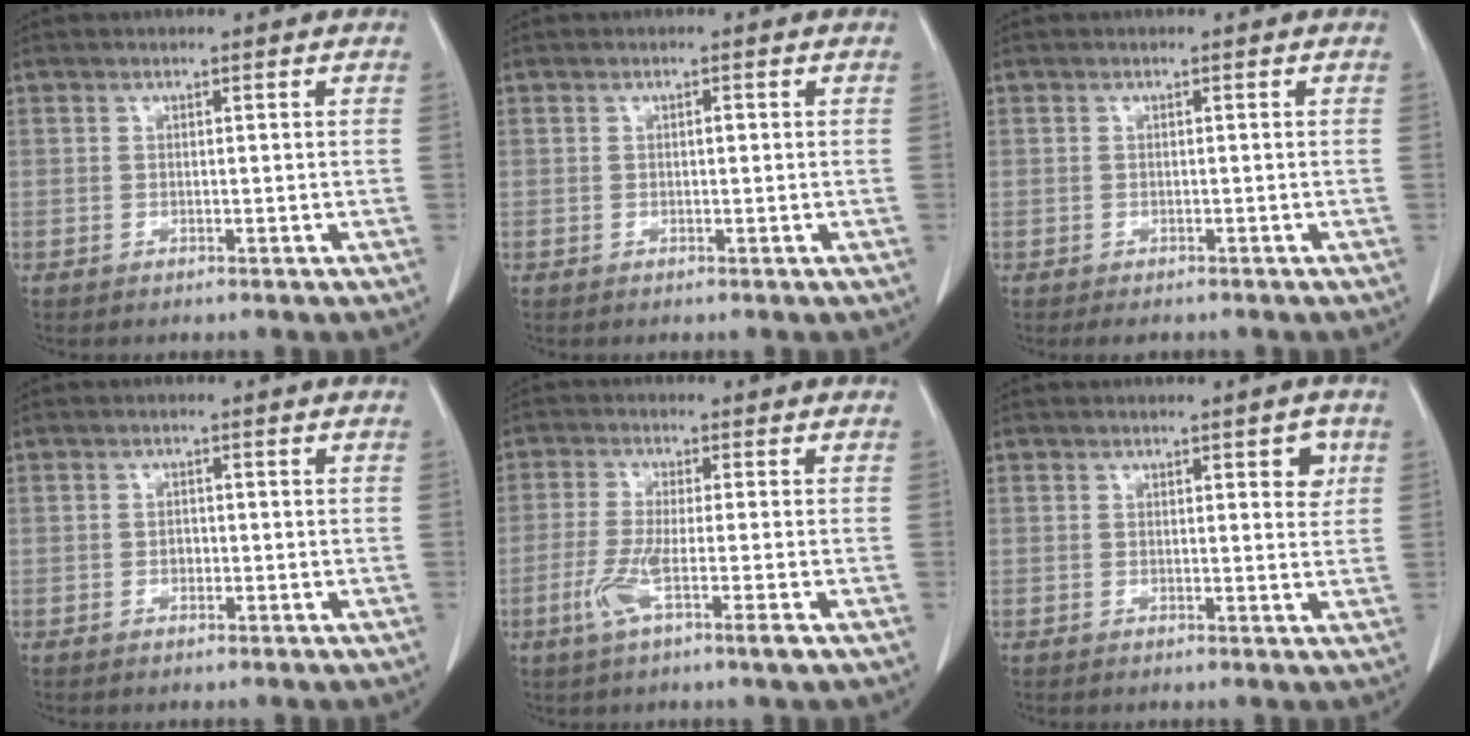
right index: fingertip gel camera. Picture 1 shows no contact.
{"total": 0.6, "force": [0.0, 0.2, 0.6], "torque": [-0.009, 0.001, -0.001]}
{"total": 1.6, "force": [-1.2, 0.9, 0.4], "torque": [-0.008, 0.000, -0.014]}
{"total": 1.0, "force": [-0.3, 0.7, 0.6], "torque": [-0.010, 0.002, -0.005]}
{"total": 6.4, "force": [-2.8, -0.2, 5.8], "torque": [-0.119, -0.016, -0.055]}
{"total": 2.8, "force": [1.2, 0.9, 2.3], "torque": [-0.023, -0.002, 0.013]}